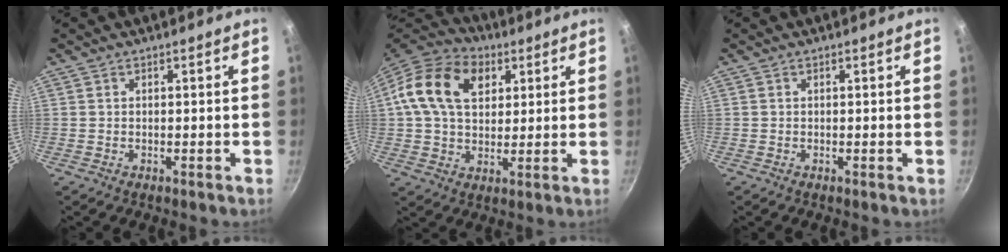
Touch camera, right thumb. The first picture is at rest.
{"total": 17.7, "force": [5.8, 12.2, 11.5], "torque": [-0.188, 0.010, 0.090]}
{"total": 0.0}